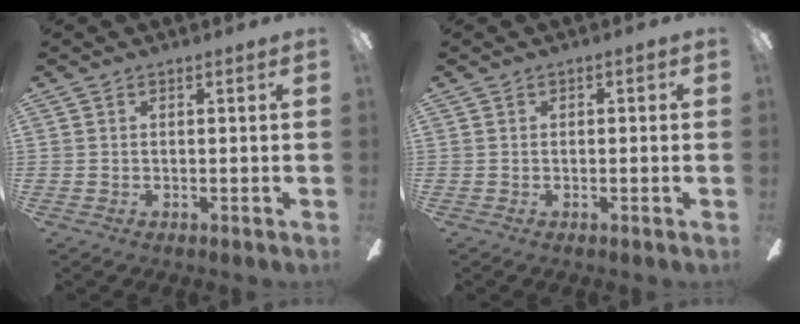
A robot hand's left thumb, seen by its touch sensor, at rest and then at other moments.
{"total": 0.6, "force": [-0.4, 0.5, 0.3], "torque": [-0.004, 0.003, -0.008]}